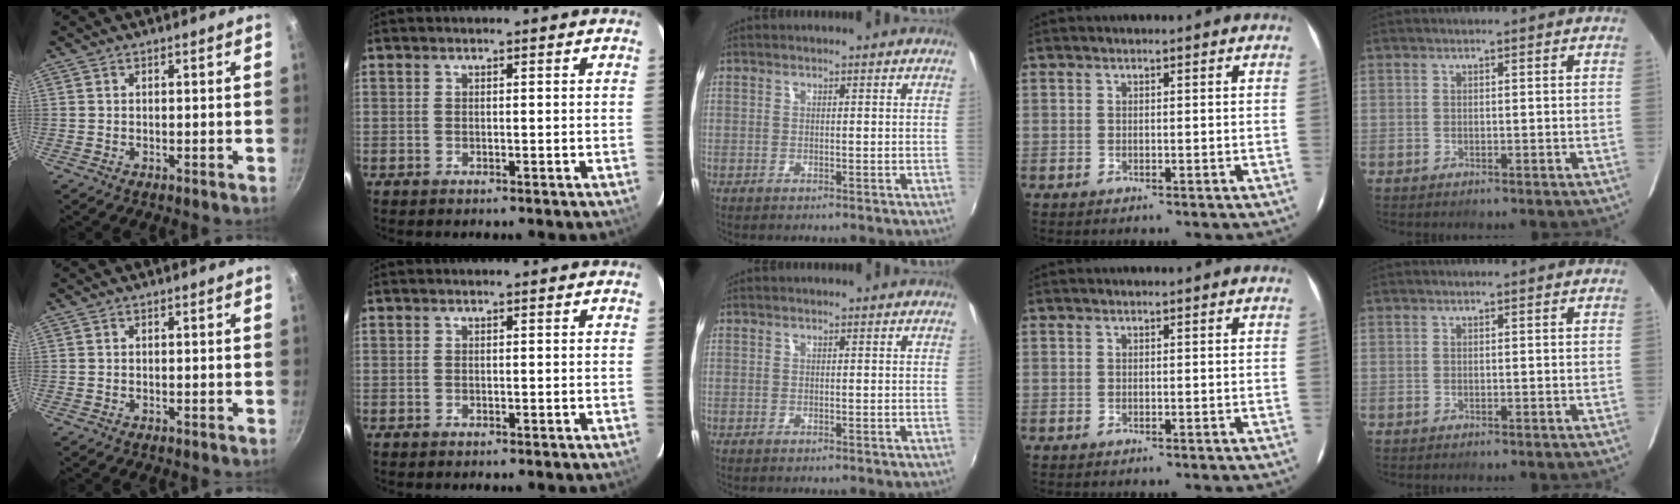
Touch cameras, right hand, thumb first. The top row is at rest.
{}